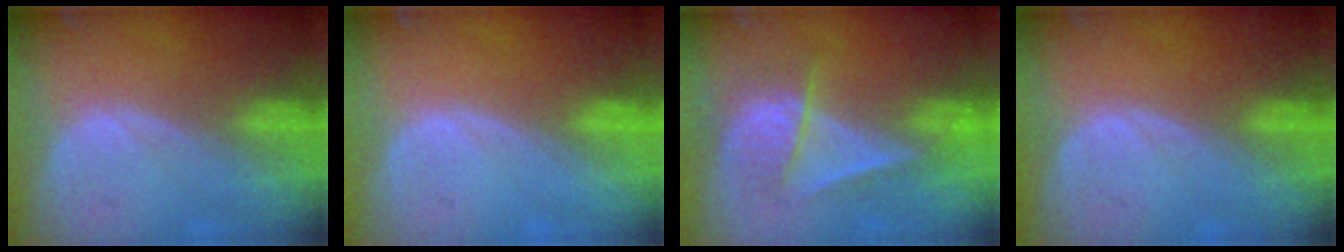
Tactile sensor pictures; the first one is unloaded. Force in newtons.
{"total": 0.0}
{"total": 6.4, "press": 6.1, "slide": 2.1}
{"total": 0.0}